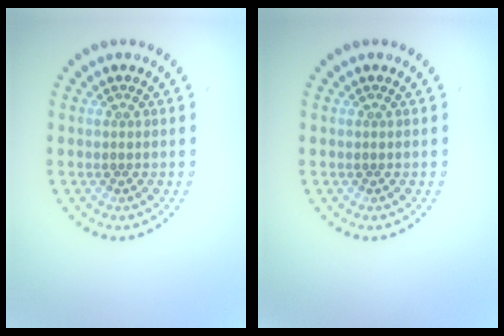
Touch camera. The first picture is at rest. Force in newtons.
{"total": 0.0}